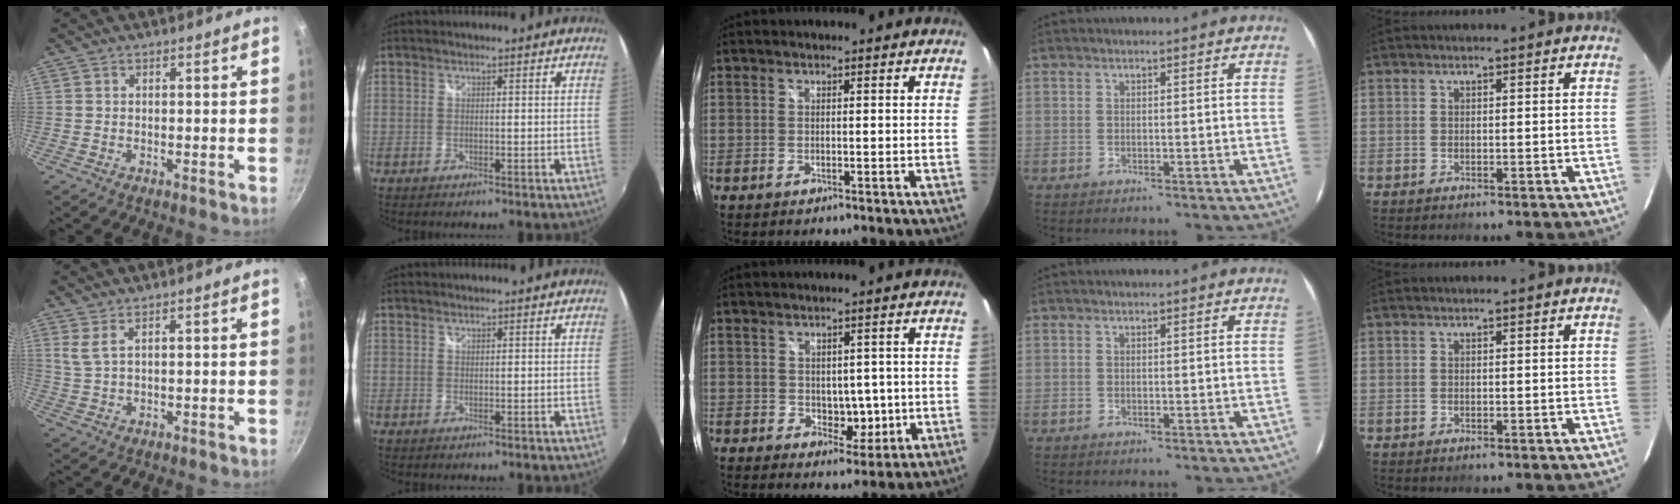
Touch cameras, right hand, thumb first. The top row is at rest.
{"thumb": {"total": 2.7, "force": [1.4, 0.6, 2.2], "torque": [-0.047, -0.009, 0.033]}, "middle": {"total": 4.4, "force": [-0.3, 3.3, 2.9], "torque": [-0.041, -0.004, 0.001]}}